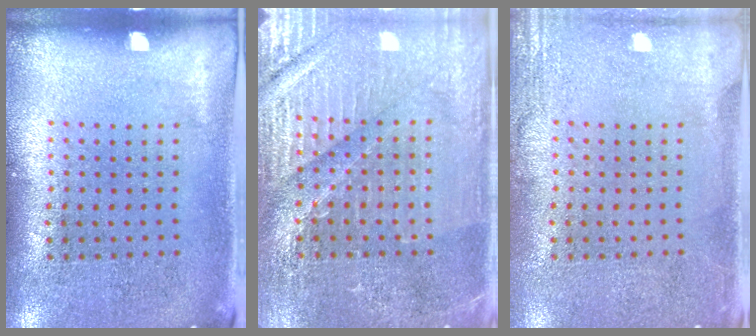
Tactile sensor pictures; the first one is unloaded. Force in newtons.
{"total": 4.3, "press": 4.1, "slide": 1.1}
{"total": 2.4, "press": 2.4, "slide": 0.3}